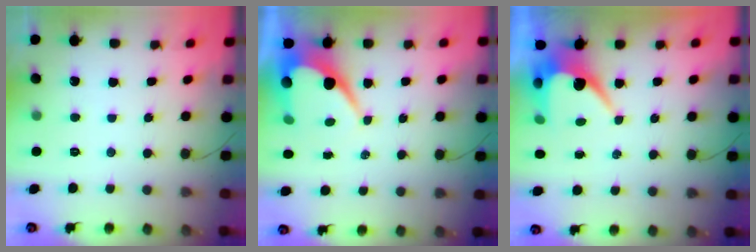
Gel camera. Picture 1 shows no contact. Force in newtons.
{"total": 8.8, "press": 8.8, "slide": 0.7}
{"total": 7.1, "press": 7.1, "slide": 0.3}